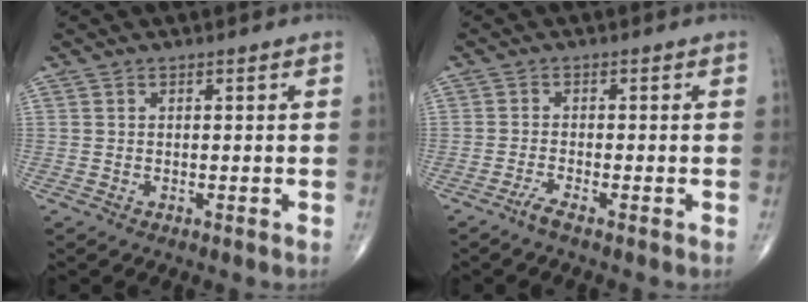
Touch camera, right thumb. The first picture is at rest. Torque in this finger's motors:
{"motor_torque": [0.81, 0.42, 0.08, -0.66, -0.04]}